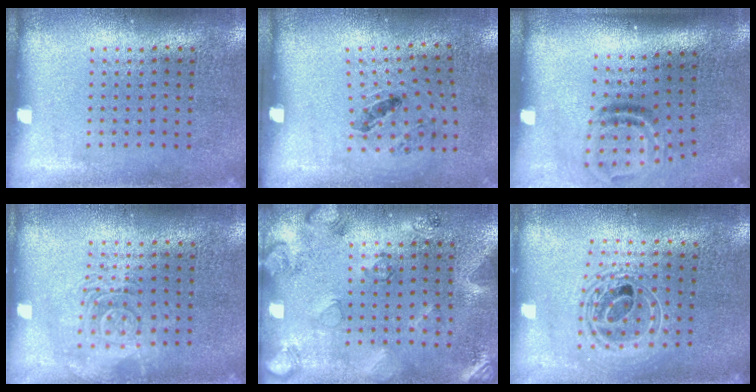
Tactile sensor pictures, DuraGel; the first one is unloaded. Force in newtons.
{"total": 1.2, "press": 0.7, "slide": 0.9}
{"total": 1.9, "press": 1.1, "slide": 1.5}
{"total": 2.8, "press": 2.8, "slide": 0.5}
{"total": 2.1, "press": 1.9, "slide": 1.0}
{"total": 1.8, "press": 1.5, "slide": 1.0}